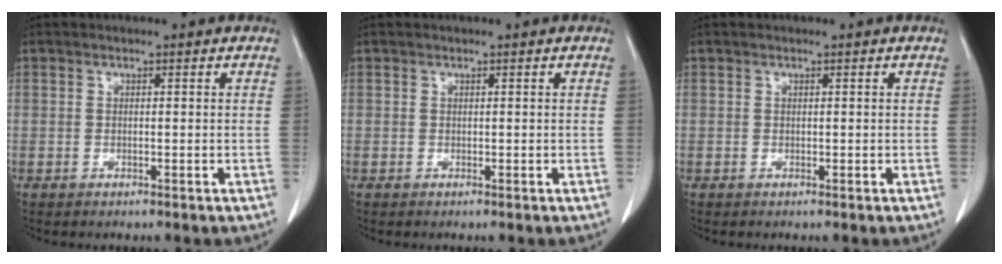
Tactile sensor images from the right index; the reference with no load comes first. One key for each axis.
{"total": 0.0}
{"total": 0.0}